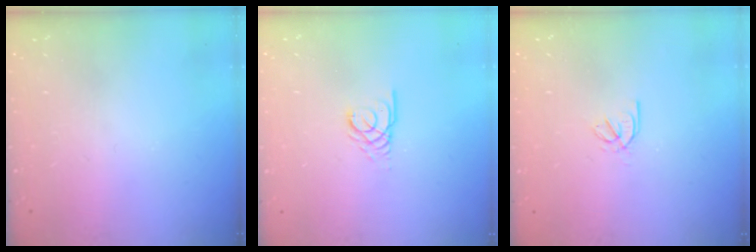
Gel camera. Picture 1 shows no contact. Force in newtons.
{"total": 2.4, "press": 2.4, "slide": 0.1}
{"total": 2.2, "press": 2.2, "slide": 0.5}